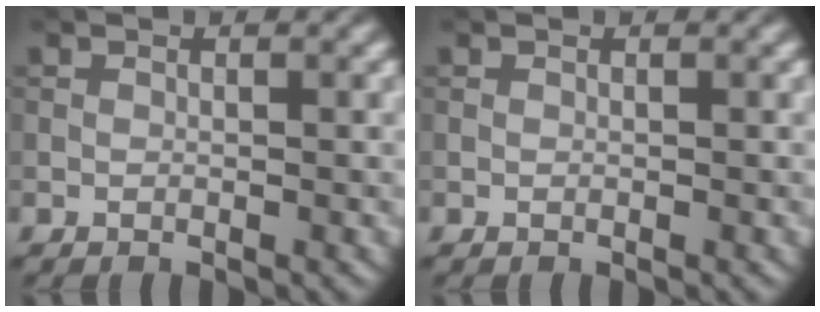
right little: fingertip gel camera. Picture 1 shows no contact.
{"total": 0.0}